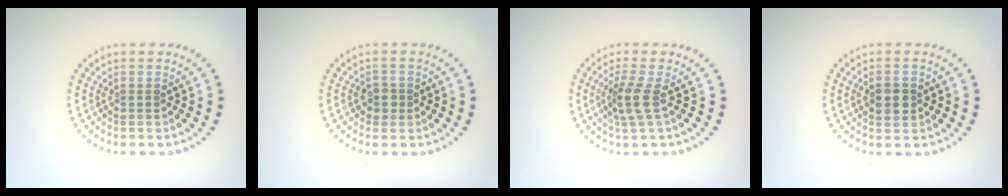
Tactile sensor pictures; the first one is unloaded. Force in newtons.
{"total": 1.6, "press": 1.5, "slide": 0.6}
{"total": 2.6, "press": 2.0, "slide": 1.6}
{"total": 2.8, "press": 2.8, "slide": 0.1}